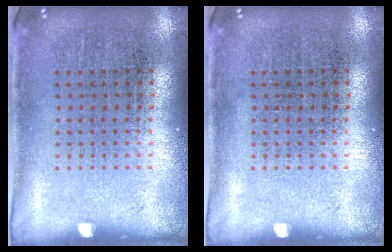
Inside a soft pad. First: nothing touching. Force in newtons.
{"total": 0.0}